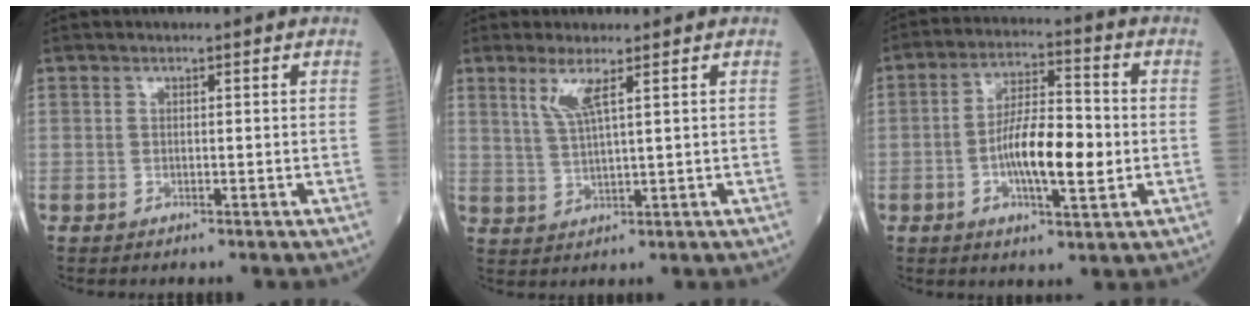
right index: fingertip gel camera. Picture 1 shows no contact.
{"total": 3.9, "force": [2.1, -0.2, 3.3], "torque": [-0.073, -0.005, 0.048]}
{"total": 10.5, "force": [-1.7, 2.6, 10.0], "torque": [-0.180, 0.006, -0.030]}